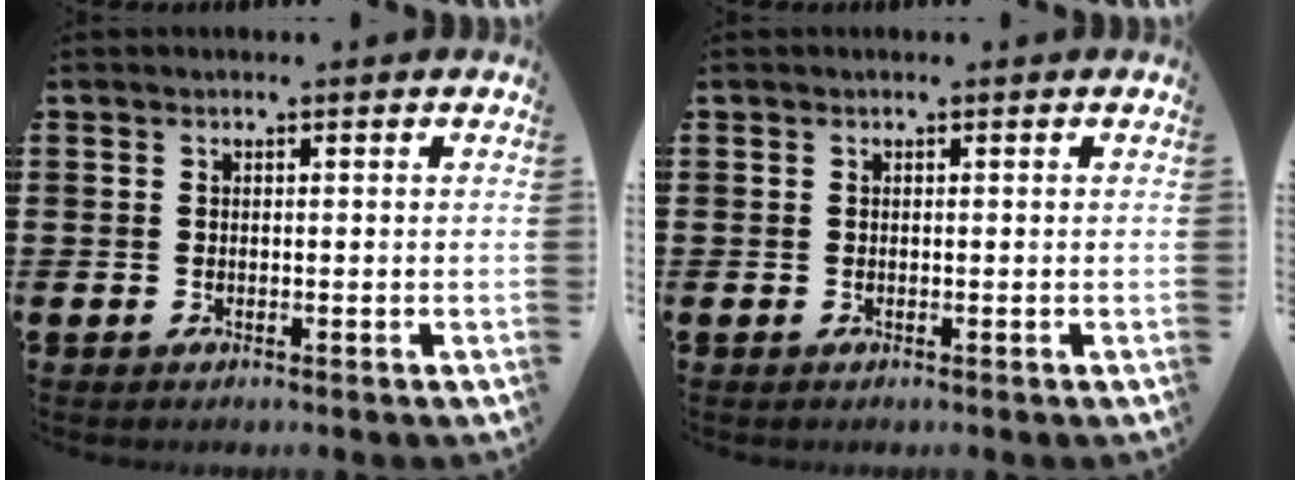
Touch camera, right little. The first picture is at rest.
{"total": 0.0}